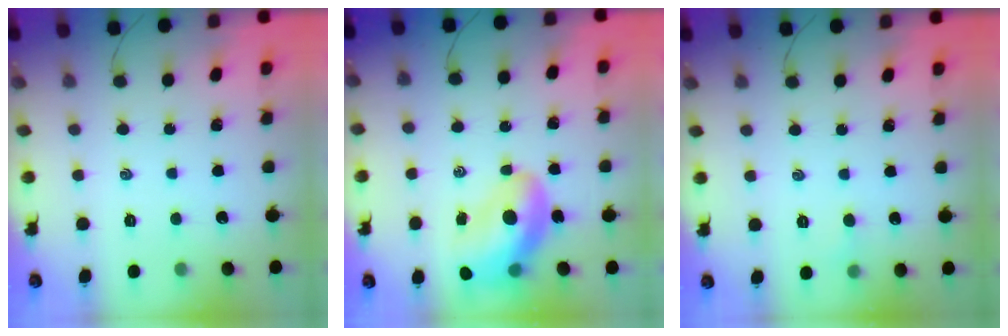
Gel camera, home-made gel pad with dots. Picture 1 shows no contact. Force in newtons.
{"total": 14.4, "press": 13.9, "slide": 4.0}
{"total": 2.6, "press": 2.5, "slide": 0.8}